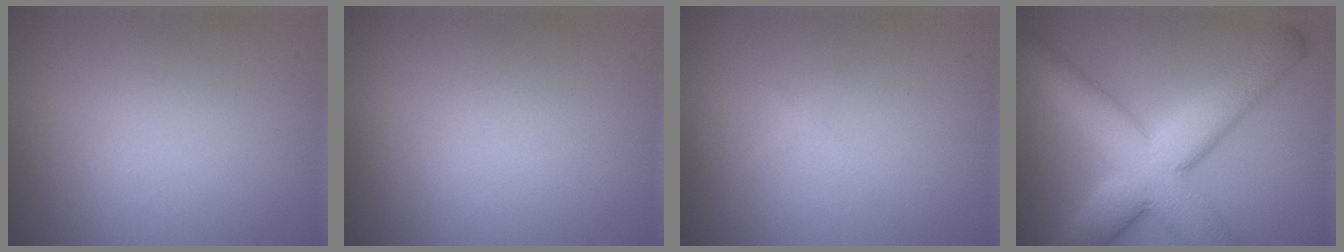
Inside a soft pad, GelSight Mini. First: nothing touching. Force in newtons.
{"total": 0.0}
{"total": 0.6, "press": 0.6, "slide": 0.1}
{"total": 10.2, "press": 10.2, "slide": 0.4}